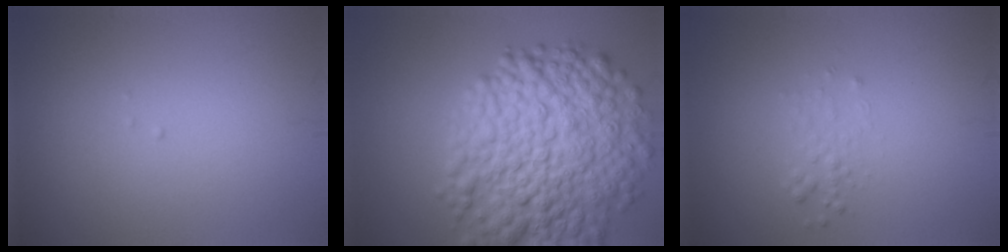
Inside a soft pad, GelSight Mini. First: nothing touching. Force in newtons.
{"total": 11.1, "press": 11.1, "slide": 0.4}
{"total": 1.1, "press": 1.1, "slide": 0.1}